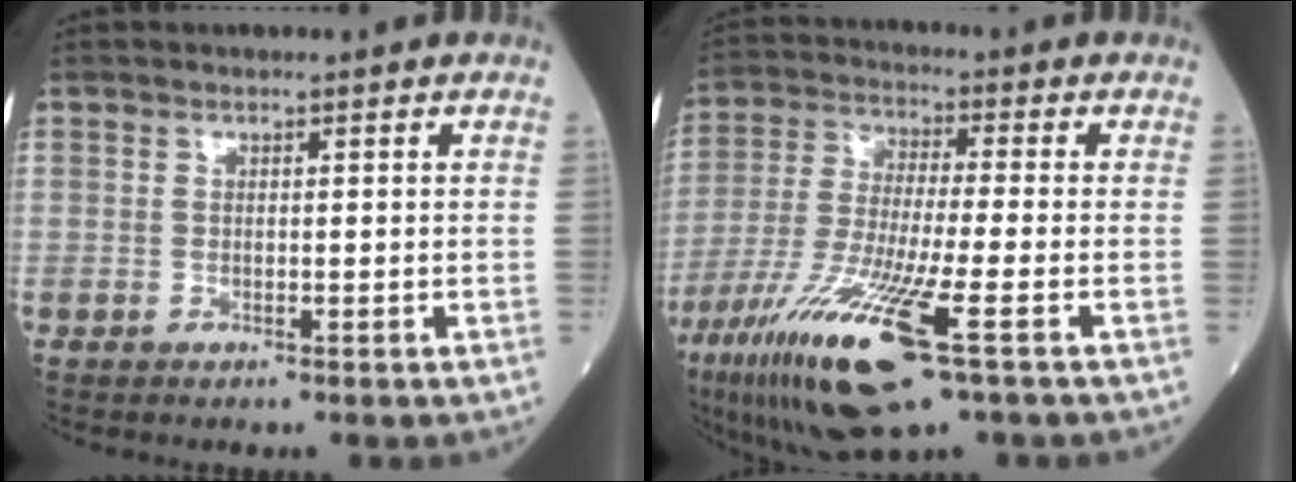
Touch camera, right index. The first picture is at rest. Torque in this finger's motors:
{"motor_torque": [1.20, -0.94, 0.99, 0.21]}